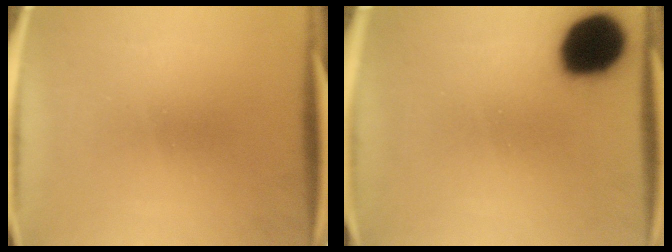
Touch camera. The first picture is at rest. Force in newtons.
{"total": 16.5}